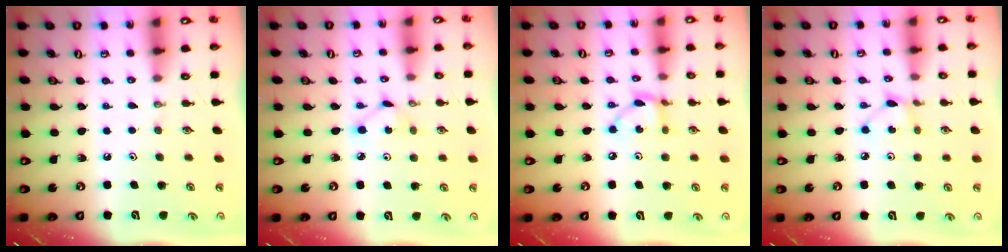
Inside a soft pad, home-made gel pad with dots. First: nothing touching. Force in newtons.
{"total": 3.2, "press": 3.2, "slide": 0.5}
{"total": 7.0, "press": 7.0, "slide": 0.3}
{"total": 3.6, "press": 3.6, "slide": 0.4}